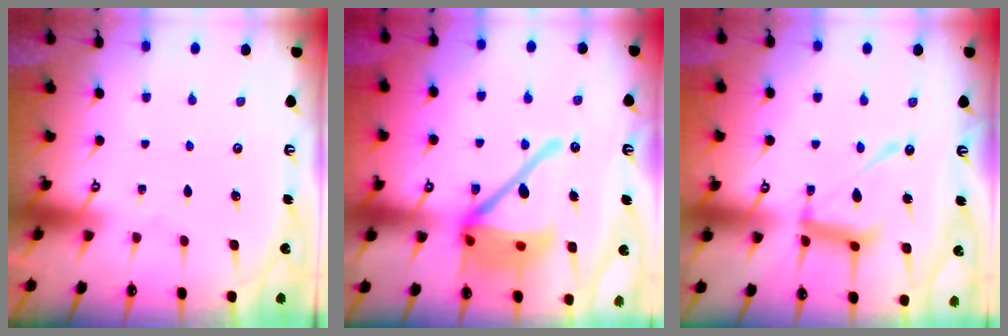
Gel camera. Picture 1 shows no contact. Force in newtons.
{"total": 18.9, "press": 18.8, "slide": 2.3}
{"total": 13.8, "press": 13.8, "slide": 1.2}